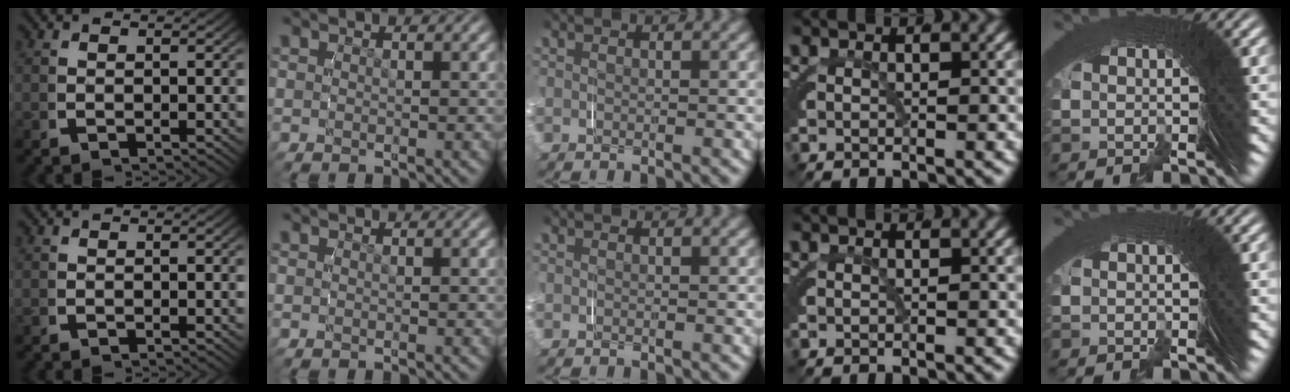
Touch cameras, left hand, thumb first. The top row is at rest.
{"little": {"total": 0.5, "force": [-0.3, -0.3, -0.3], "torque": [0.006, 0.000, -0.004]}}